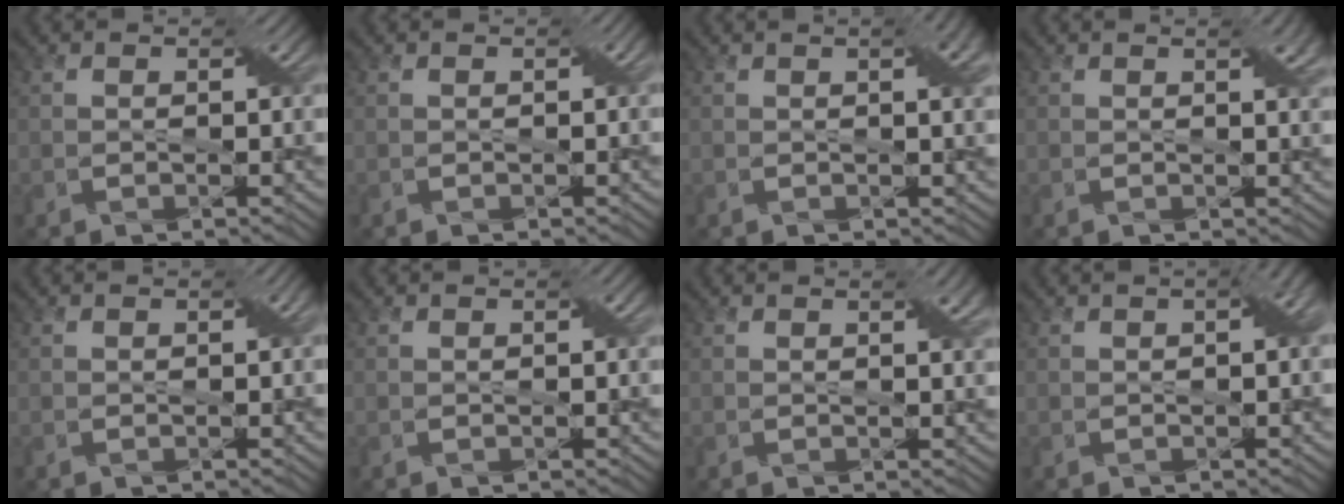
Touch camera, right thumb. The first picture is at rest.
{"total": 0.5, "force": [0.0, 0.3, 0.4], "torque": [-0.007, 0.002, 0.001]}
{"total": 3.6, "force": [1.2, 0.9, 3.3], "torque": [-0.046, 0.010, 0.016]}
{"total": 2.5, "force": [1.2, 0.6, 2.1], "torque": [-0.032, 0.002, 0.020]}
{"total": 0.9, "force": [0.0, 0.5, 0.8], "torque": [-0.011, 0.004, 0.001]}
{"total": 0.7, "force": [0.1, 0.2, 0.7], "torque": [-0.011, 0.002, 0.003]}
{"total": 2.1, "force": [0.9, 0.4, 1.8], "torque": [-0.025, 0.004, 0.016]}
{"total": 2.0, "force": [0.2, 0.4, 2.0], "torque": [-0.028, 0.010, 0.002]}